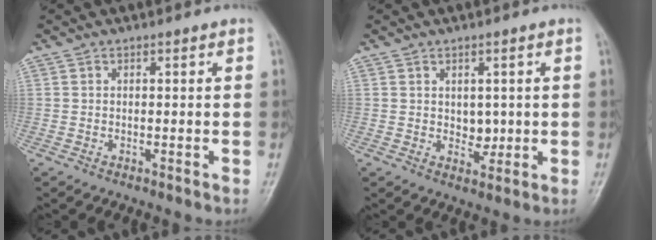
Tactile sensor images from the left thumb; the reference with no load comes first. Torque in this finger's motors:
{"motor_torque": [-0.01, 0.13, -0.04, 0.12, 0.00]}